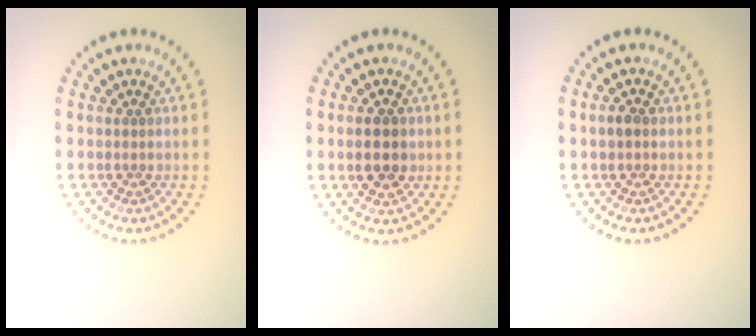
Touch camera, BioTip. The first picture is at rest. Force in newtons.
{"total": 2.9, "press": 2.9, "slide": 0.2}
{"total": 1.2, "press": 1.1, "slide": 0.3}